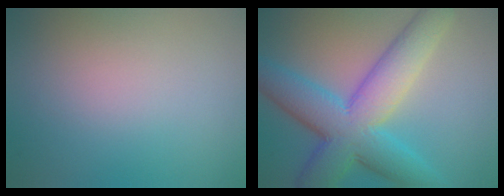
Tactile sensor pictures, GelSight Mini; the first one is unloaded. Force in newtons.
{"total": 10.1, "press": 10.1, "slide": 0.3}